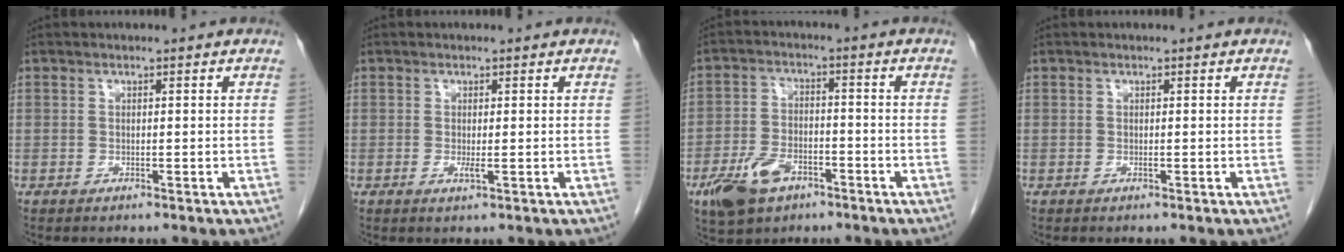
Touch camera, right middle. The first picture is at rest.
{"total": 1.1, "force": [-0.2, 0.1, 1.1], "torque": [-0.019, -0.004, -0.001]}
{"total": 8.6, "force": [-4.9, 4.7, 5.3], "torque": [-0.111, -0.002, -0.083]}
{"total": 0.0}